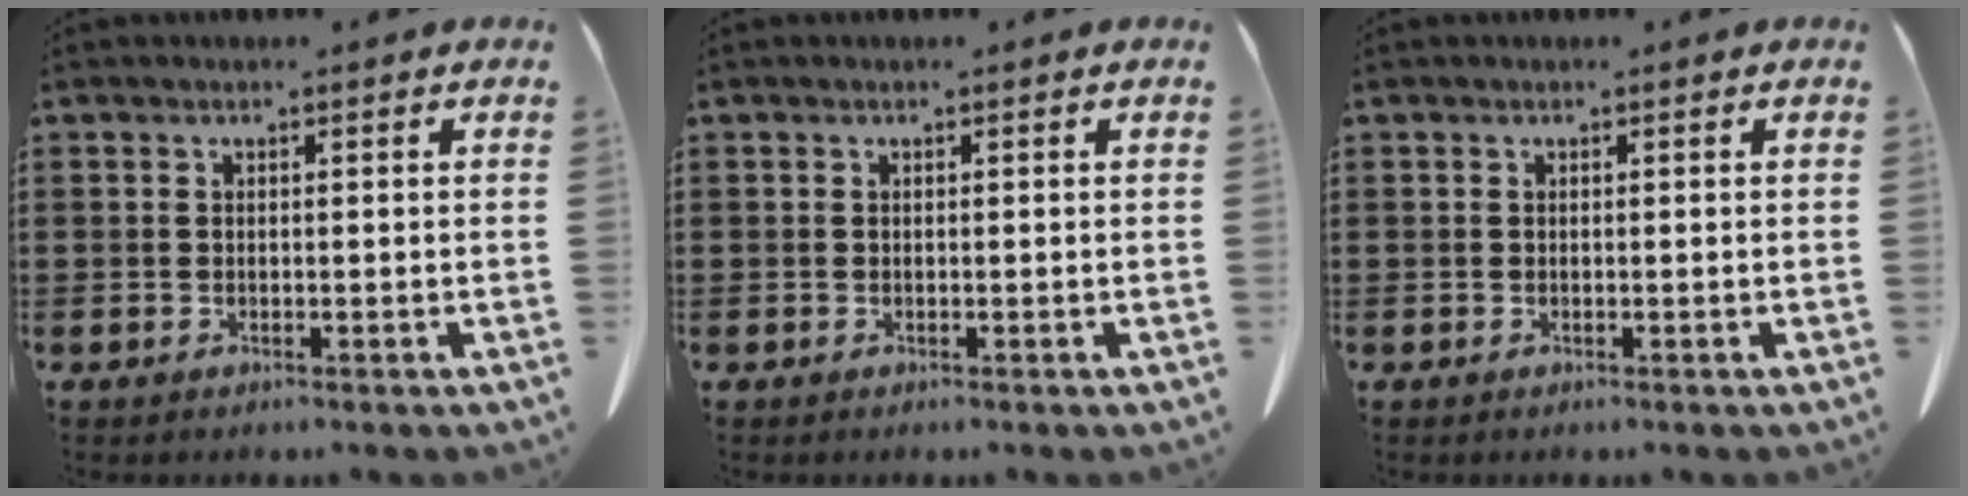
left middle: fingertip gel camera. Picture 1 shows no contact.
{"total": 0.0}
{"total": 0.0}